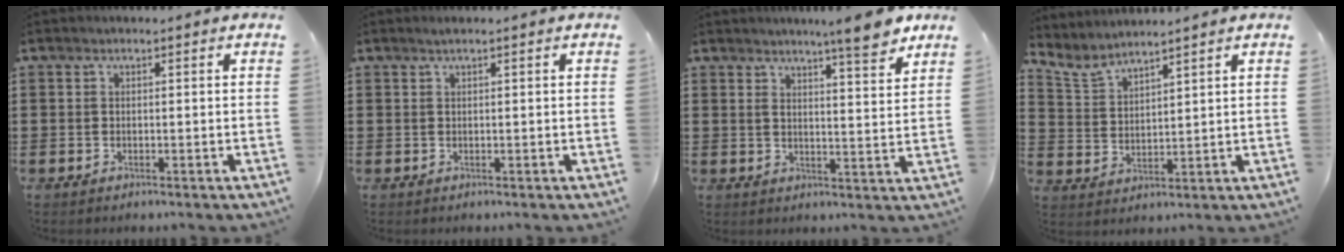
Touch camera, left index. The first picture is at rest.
{"total": 0.6, "force": [0.3, -0.1, 0.5], "torque": [-0.008, -0.001, 0.006]}
{"total": 6.9, "force": [5.8, 0.2, 3.8], "torque": [-0.064, -0.025, 0.097]}
{"total": 4.3, "force": [4.0, 0.7, 1.3], "torque": [-0.042, -0.017, 0.071]}